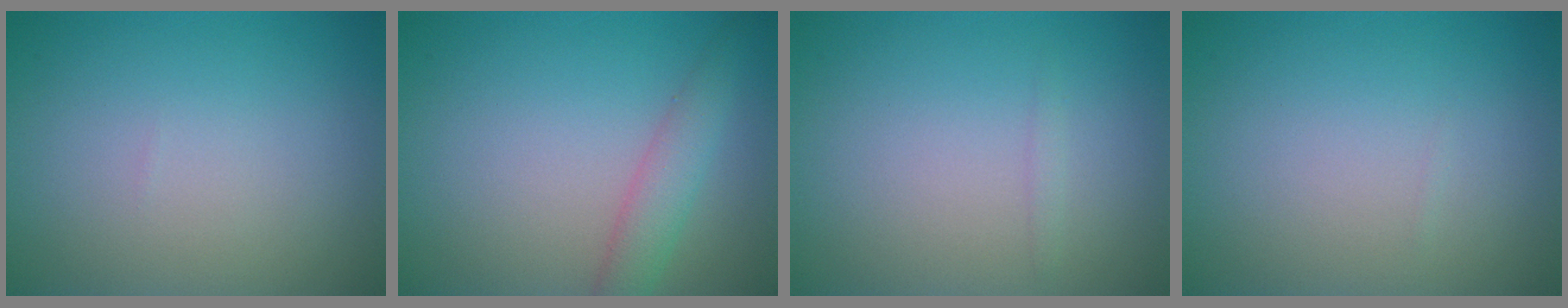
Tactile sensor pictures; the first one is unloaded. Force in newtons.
{"total": 2.2, "press": 2.2, "slide": 0.1}
{"total": 0.5, "press": 0.5, "slide": 0.0}
{"total": 0.0}